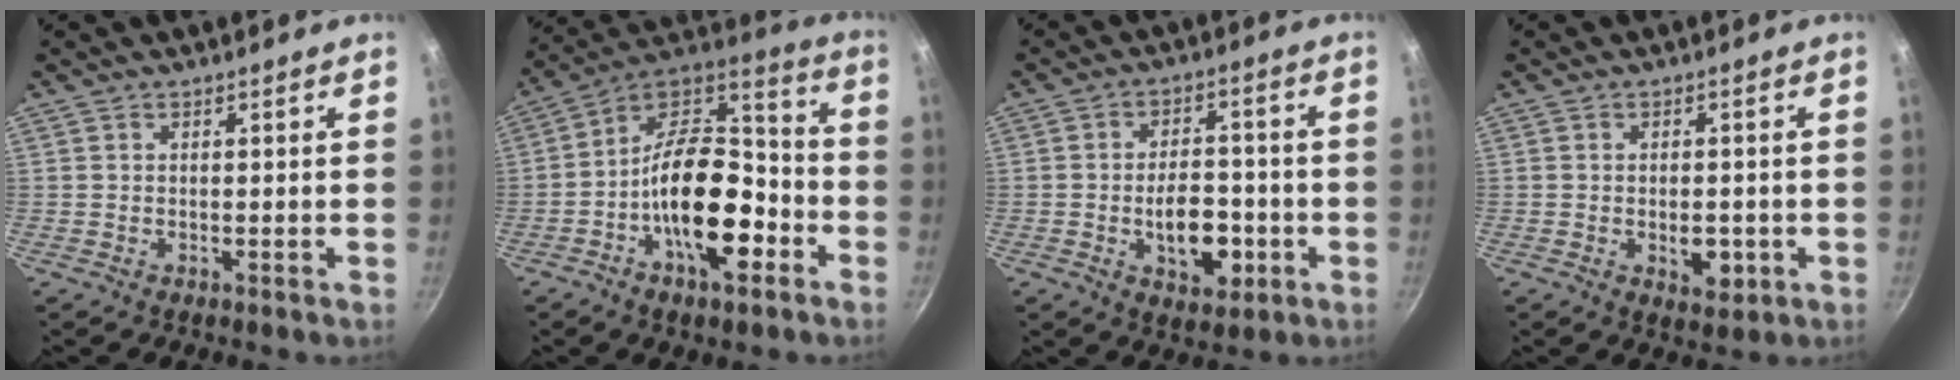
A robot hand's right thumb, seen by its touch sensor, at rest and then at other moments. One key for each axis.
{"total": 20.2, "fx": -6.9, "fy": 10.3, "fz": 16.0, "tx": -0.235, "ty": 0.059, "tz": -0.127}
{"total": 10.5, "fx": -2.9, "fy": 6.1, "fz": 8.1, "tx": -0.095, "ty": 0.015, "tz": -0.042}
{"total": 5.1, "fx": -1.3, "fy": 2.9, "fz": 4.0, "tx": -0.041, "ty": 0.000, "tz": -0.014}